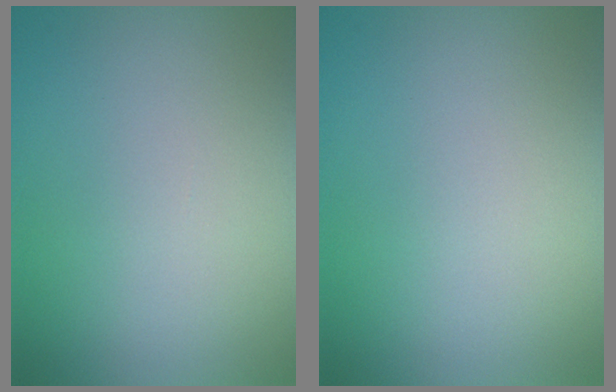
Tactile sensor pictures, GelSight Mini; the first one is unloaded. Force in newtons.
{"total": 0.0}